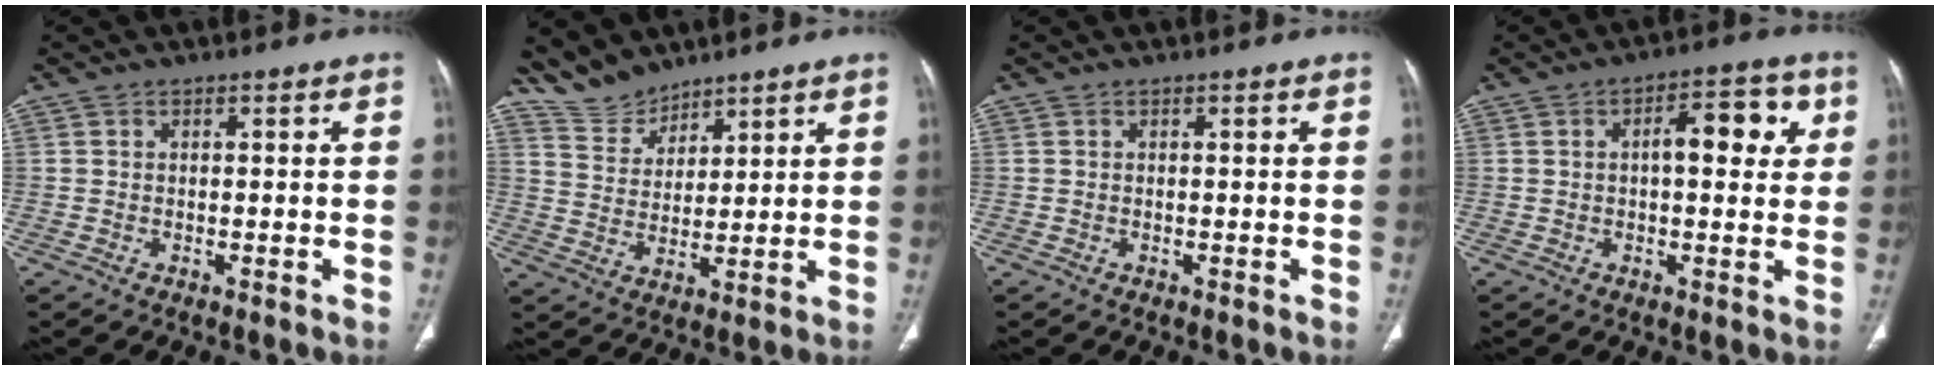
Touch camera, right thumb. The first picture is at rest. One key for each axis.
{"total": 6.8, "fx": 6.2, "fy": 2.6, "fz": 0.5, "tx": 0.008, "ty": -0.040, "tz": 0.134}
{"total": 0.0}
{"total": 8.8, "fx": 2.0, "fy": 4.1, "fz": 7.6, "tx": -0.073, "ty": 0.012, "tz": 0.020}